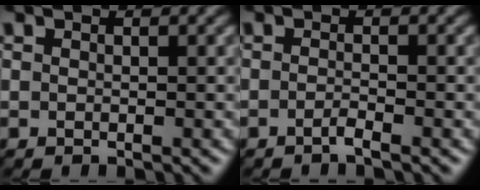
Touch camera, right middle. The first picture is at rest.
{"total": 1.1, "force": [-0.7, 0.1, 0.8], "torque": [-0.014, 0.002, -0.017]}